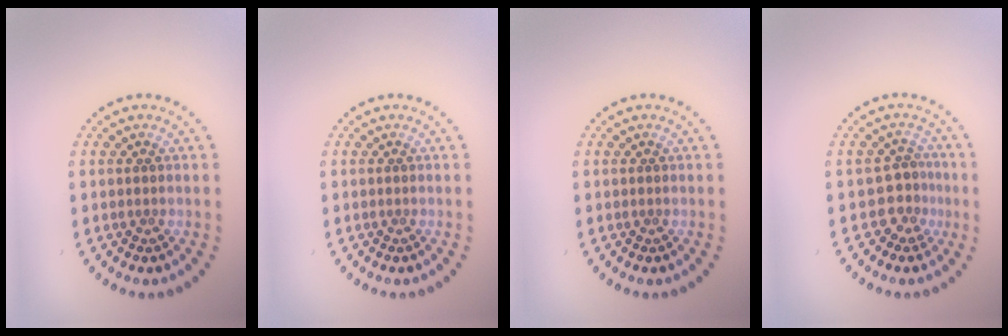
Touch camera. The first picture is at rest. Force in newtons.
{"total": 0.0}
{"total": 0.0}
{"total": 2.6, "press": 1.9, "slide": 1.7}